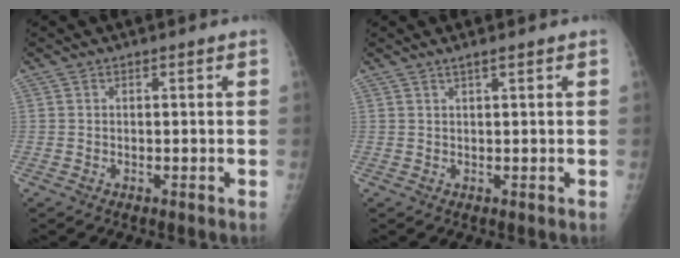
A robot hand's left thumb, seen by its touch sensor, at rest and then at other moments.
{"total": 1.0, "force": [0.7, -0.1, 0.8], "torque": [-0.009, 0.000, 0.015]}